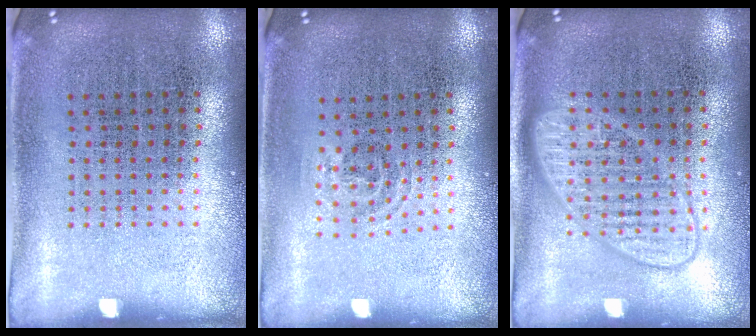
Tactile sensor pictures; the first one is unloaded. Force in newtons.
{"total": 0.9, "press": 0.6, "slide": 0.6}
{"total": 2.0, "press": 1.9, "slide": 0.3}